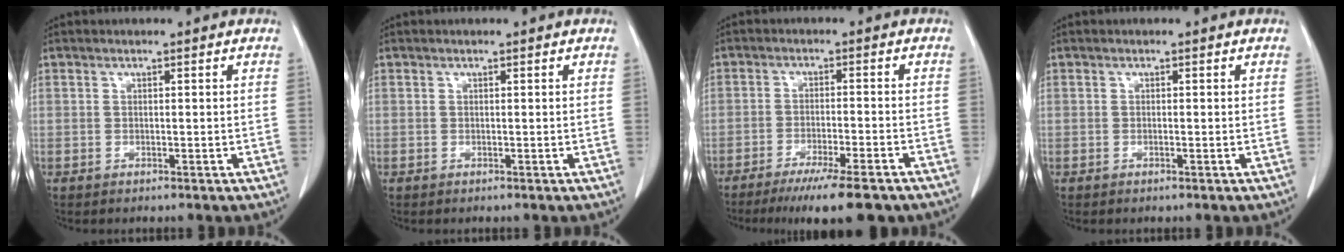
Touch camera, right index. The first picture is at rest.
{"total": 0.0}
{"total": 11.8, "force": [-9.2, 1.1, 7.3], "torque": [-0.098, -0.022, -0.137]}
{"total": 0.0}